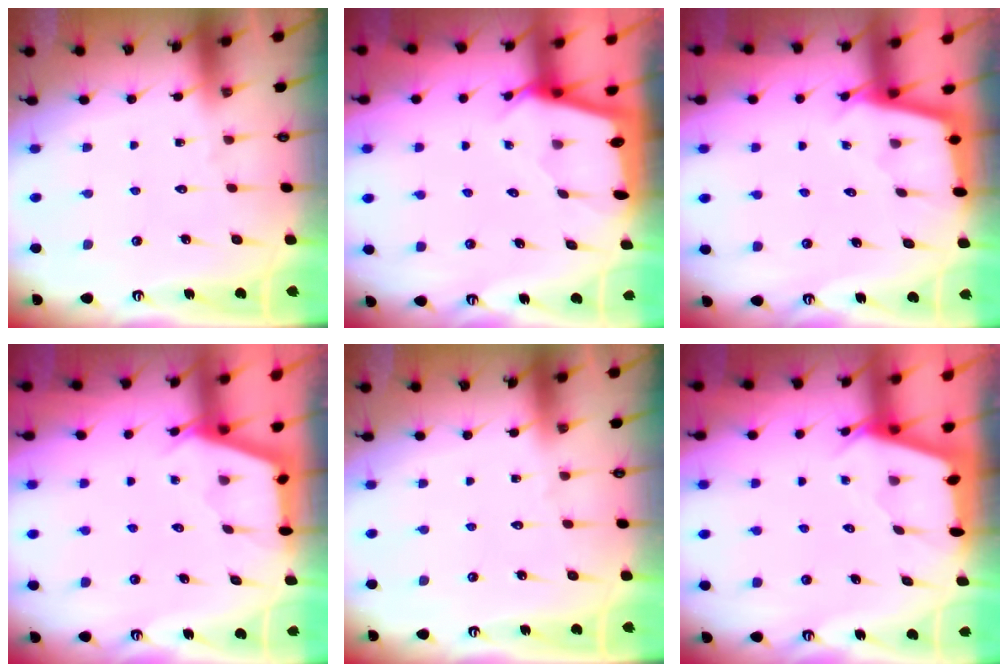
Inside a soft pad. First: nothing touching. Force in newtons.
{"total": 2.1, "press": 2.1, "slide": 0.1}
{"total": 2.4, "press": 2.4, "slide": 0.1}
{"total": 2.7, "press": 2.7, "slide": 0.3}
{"total": 0.0}
{"total": 2.5, "press": 2.5, "slide": 0.3}